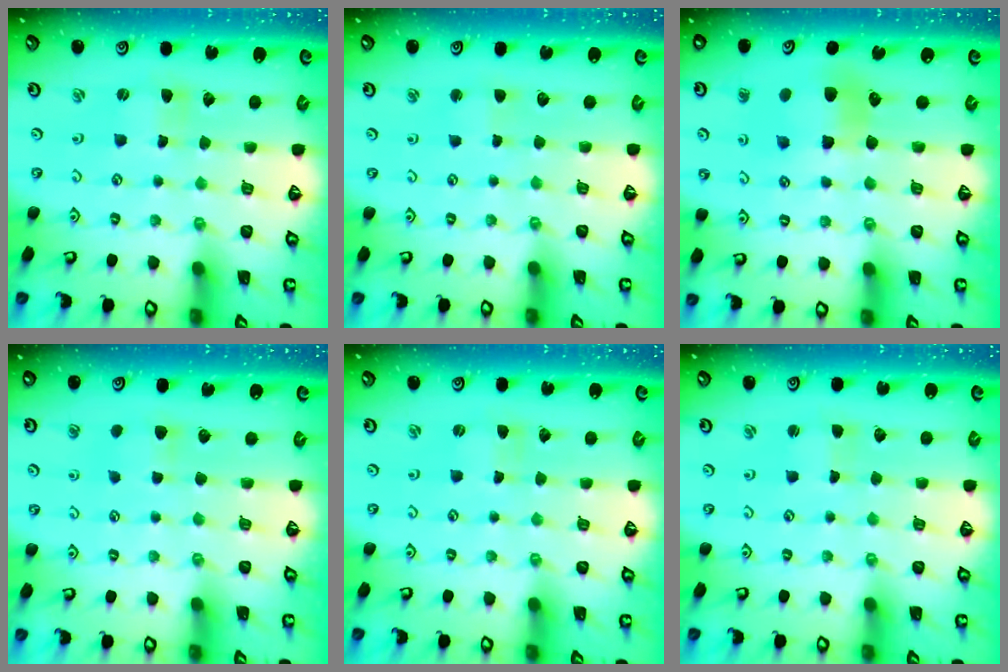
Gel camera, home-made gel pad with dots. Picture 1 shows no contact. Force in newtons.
{"total": 2.0, "press": 2.0, "slide": 0.3}
{"total": 6.6, "press": 6.6, "slide": 0.8}
{"total": 4.5, "press": 4.5, "slide": 0.7}
{"total": 0.0}
{"total": 0.9, "press": 0.9, "slide": 0.1}